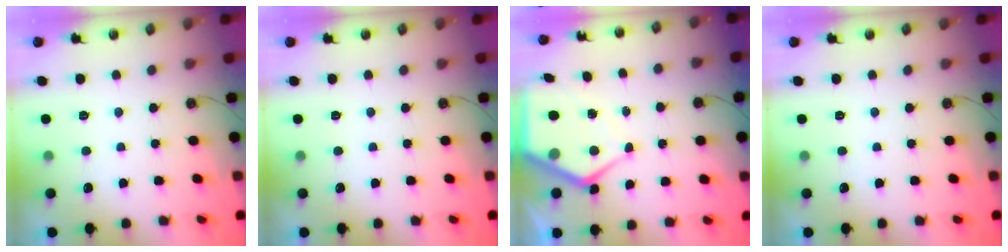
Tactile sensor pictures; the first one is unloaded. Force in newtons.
{"total": 0.0}
{"total": 10.1, "press": 10.0, "slide": 1.0}
{"total": 0.0}